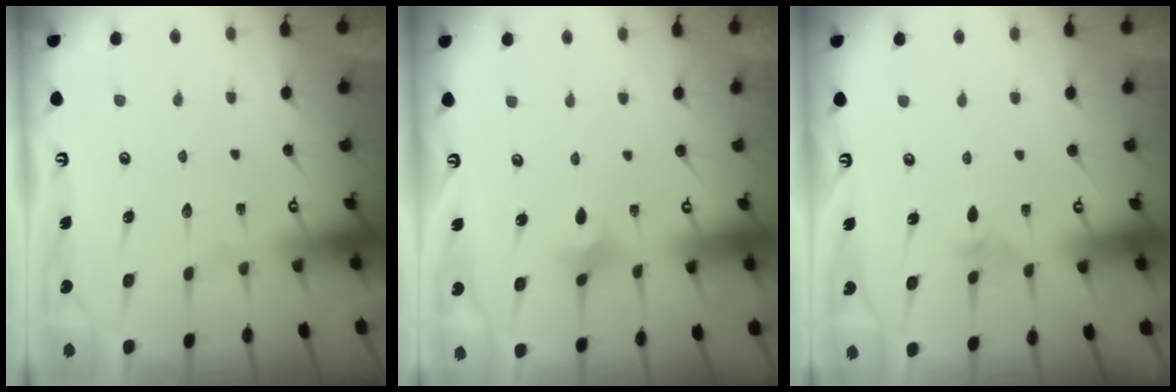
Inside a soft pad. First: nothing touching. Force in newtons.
{"total": 2.6, "press": 2.5, "slide": 0.5}
{"total": 2.7, "press": 2.6, "slide": 0.9}